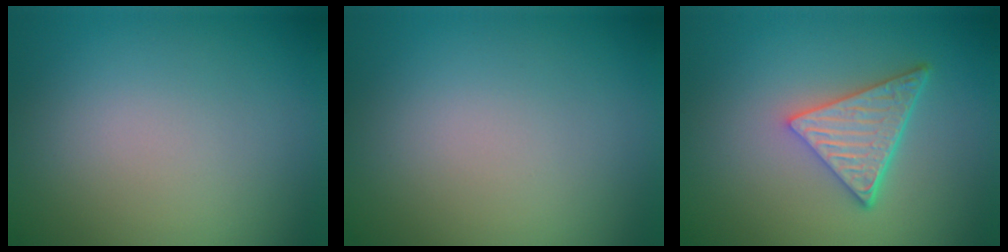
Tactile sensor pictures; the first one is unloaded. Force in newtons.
{"total": 0.0}
{"total": 5.0, "press": 3.6, "slide": 3.5}